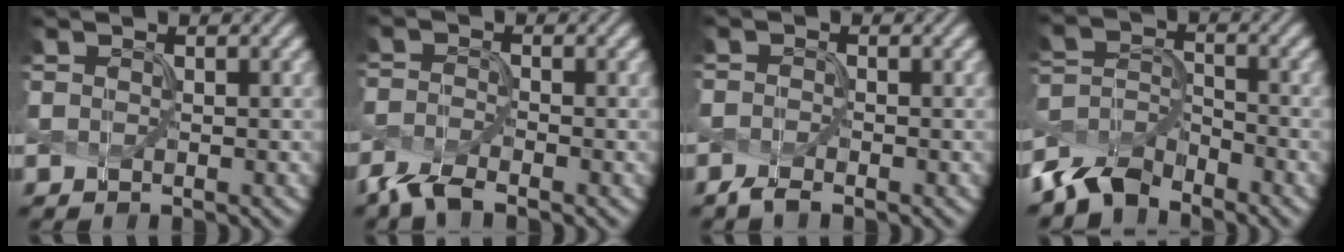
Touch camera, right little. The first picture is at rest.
{"total": 2.9, "force": [-2.6, 0.4, 1.2], "torque": [-0.037, -0.008, -0.057]}
{"total": 1.2, "force": [-1.2, 0.0, 0.3], "torque": [-0.013, -0.005, -0.022]}
{"total": 4.9, "force": [-4.5, 1.7, 1.0], "torque": [-0.019, 0.002, -0.091]}